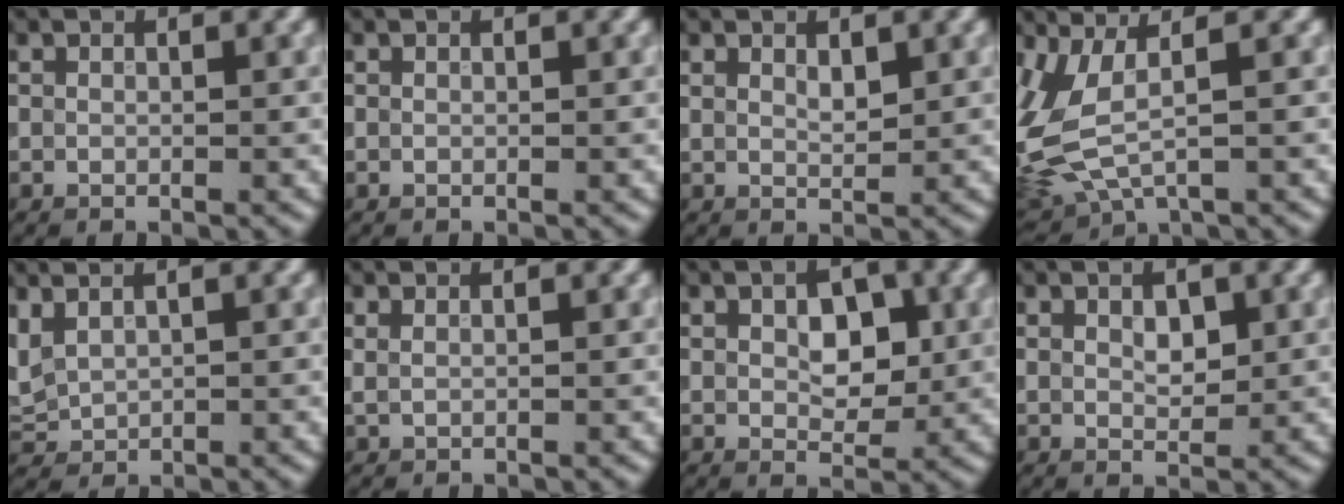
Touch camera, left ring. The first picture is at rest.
{"total": 0.0}
{"total": 1.4, "force": [0.8, 0.5, 1.0], "torque": [-0.020, -0.002, 0.016]}
{"total": 6.3, "force": [0.3, 2.9, 5.6], "torque": [-0.155, -0.012, 0.010]}
{"total": 1.9, "force": [1.2, 1.1, 1.1], "torque": [-0.033, 0.008, 0.033]}
{"total": 1.1, "force": [0.5, 0.6, 0.7], "torque": [-0.008, -0.003, 0.004]}
{"total": 4.3, "force": [0.9, 2.5, 3.4], "torque": [-0.050, -0.001, 0.014]}
{"total": 2.0, "force": [0.7, 1.1, 1.5], "torque": [-0.022, 0.000, 0.015]}